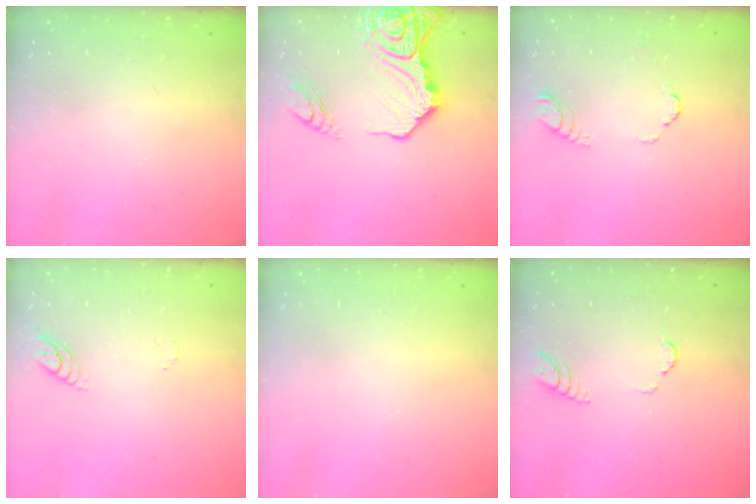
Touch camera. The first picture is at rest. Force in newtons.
{"total": 19.6, "press": 19.5, "slide": 2.2}
{"total": 3.0, "press": 3.0, "slide": 0.2}
{"total": 3.6, "press": 3.6, "slide": 0.3}
{"total": 0.0}
{"total": 3.3, "press": 3.3, "slide": 0.3}